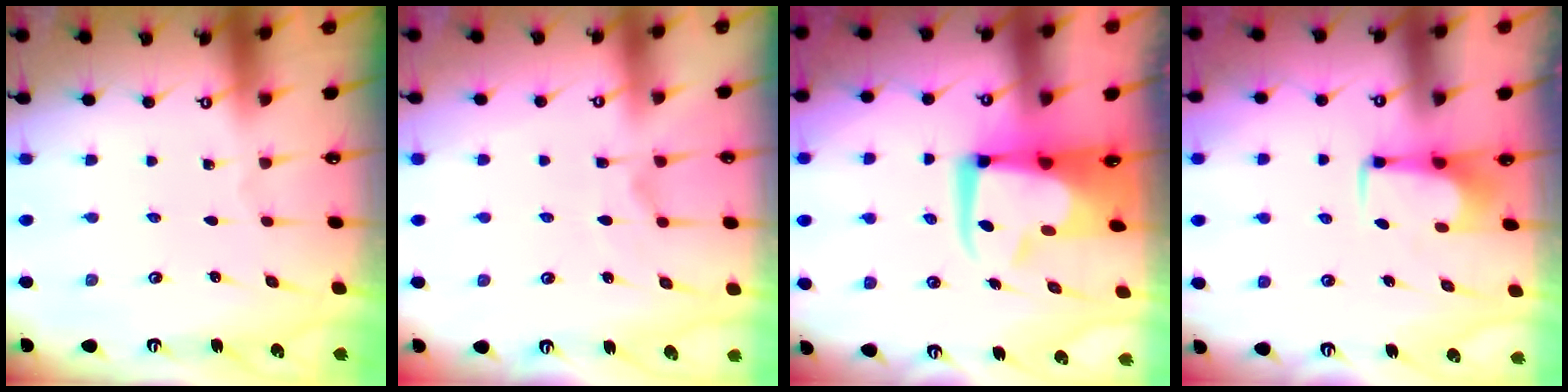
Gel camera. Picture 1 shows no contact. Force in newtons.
{"total": 3.5, "press": 3.3, "slide": 1.3}
{"total": 6.3, "press": 6.2, "slide": 1.0}
{"total": 1.7, "press": 1.6, "slide": 0.5}